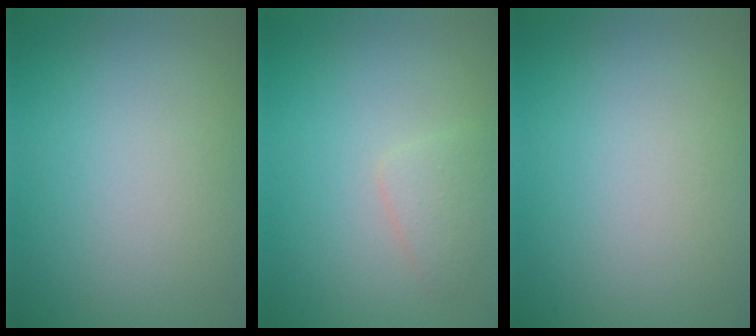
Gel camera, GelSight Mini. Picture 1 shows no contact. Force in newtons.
{"total": 1.6, "press": 1.6, "slide": 0.0}
{"total": 0.0}